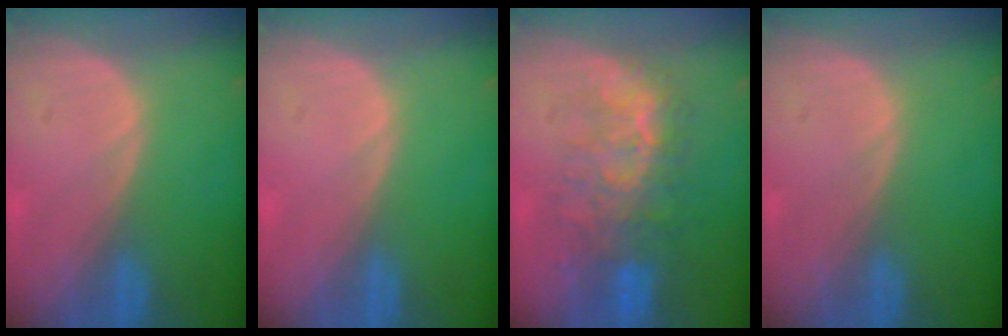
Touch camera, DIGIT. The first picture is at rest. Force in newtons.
{"total": 0.0}
{"total": 9.1, "press": 8.5, "slide": 3.1}
{"total": 0.0}